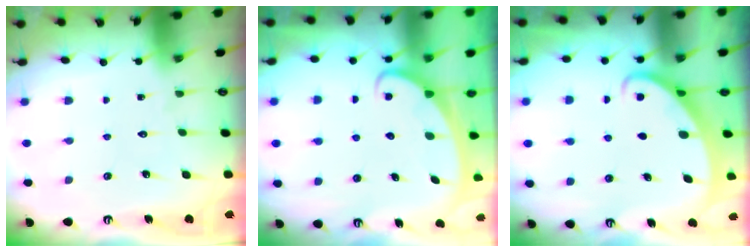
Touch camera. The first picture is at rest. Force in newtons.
{"total": 2.6, "press": 2.6, "slide": 0.3}
{"total": 2.0, "press": 2.0, "slide": 0.3}